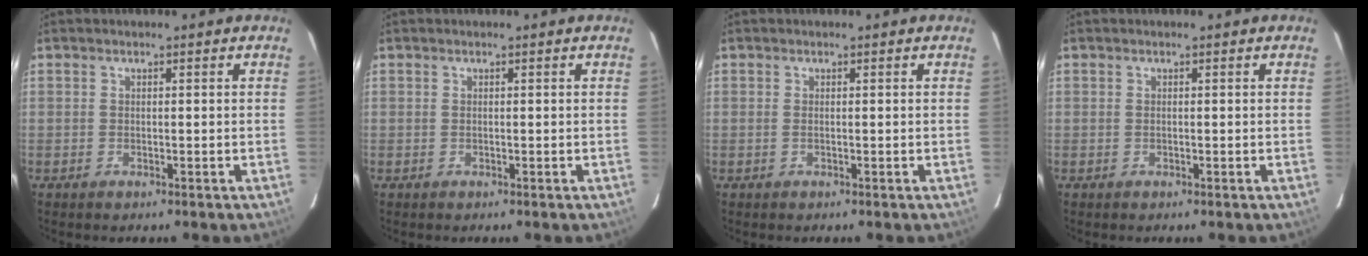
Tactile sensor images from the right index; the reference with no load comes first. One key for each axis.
{"total": 0.0}
{"total": 0.5, "fx": -0.1, "fy": -0.1, "fz": 0.5, "tx": -0.009, "ty": 0.000, "tz": -0.003}
{"total": 0.0}